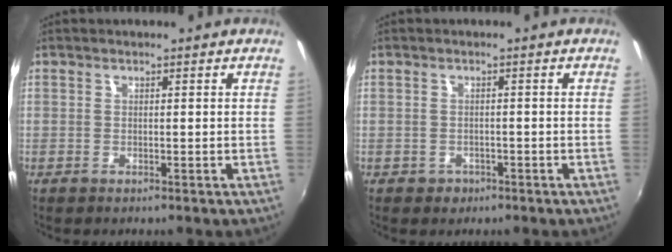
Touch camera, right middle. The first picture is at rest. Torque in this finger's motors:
{"motor_torque": [0.06, -0.26, -0.02, 0.00]}